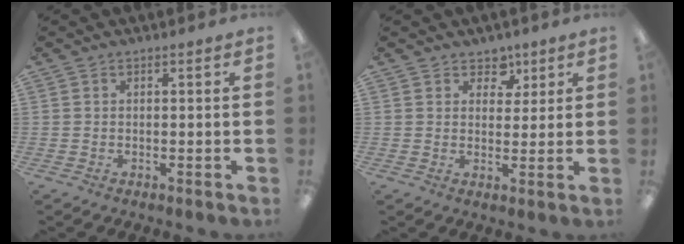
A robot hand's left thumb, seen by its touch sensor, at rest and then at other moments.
{"total": 5.2, "force": [3.2, 3.8, 1.4], "torque": [-0.009, -0.012, 0.054]}